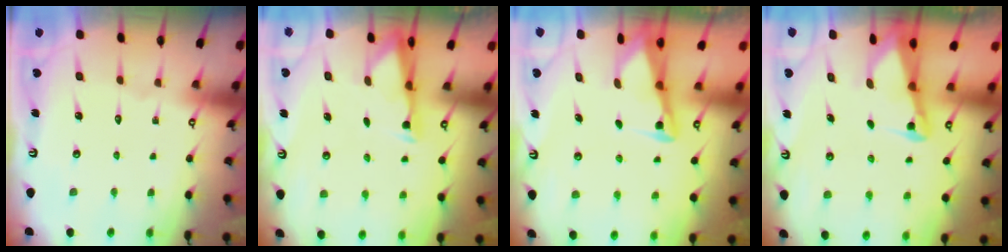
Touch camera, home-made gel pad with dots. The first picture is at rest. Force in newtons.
{"total": 2.8, "press": 2.8, "slide": 0.6}
{"total": 2.9, "press": 2.9, "slide": 0.4}
{"total": 2.6, "press": 2.5, "slide": 0.6}